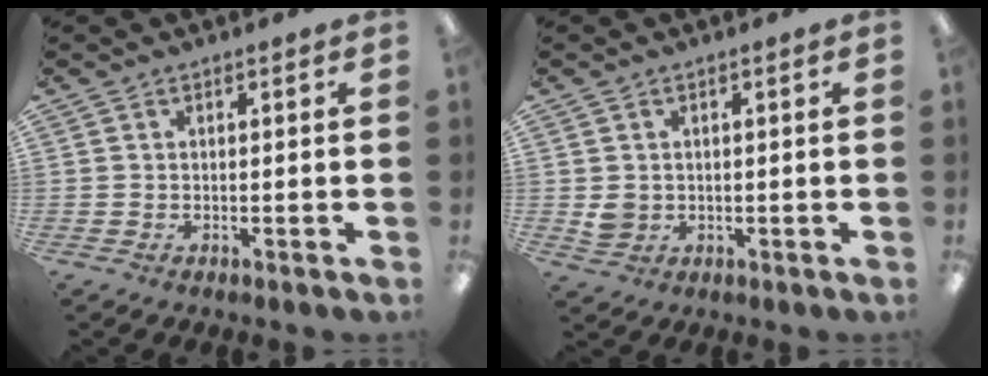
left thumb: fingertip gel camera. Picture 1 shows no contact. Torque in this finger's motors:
{"motor_torque": [0.00, 0.02, 0.00, -0.04, 0.00]}